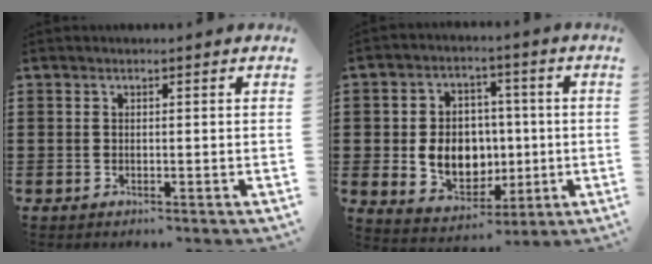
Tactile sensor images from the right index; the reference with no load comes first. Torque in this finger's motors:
{"motor_torque": [1.60, -0.54, 1.05, 0.21]}